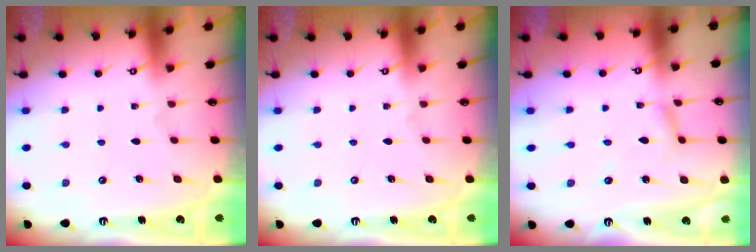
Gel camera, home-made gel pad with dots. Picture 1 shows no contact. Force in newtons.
{"total": 0.0}
{"total": 2.3, "press": 2.3, "slide": 0.2}